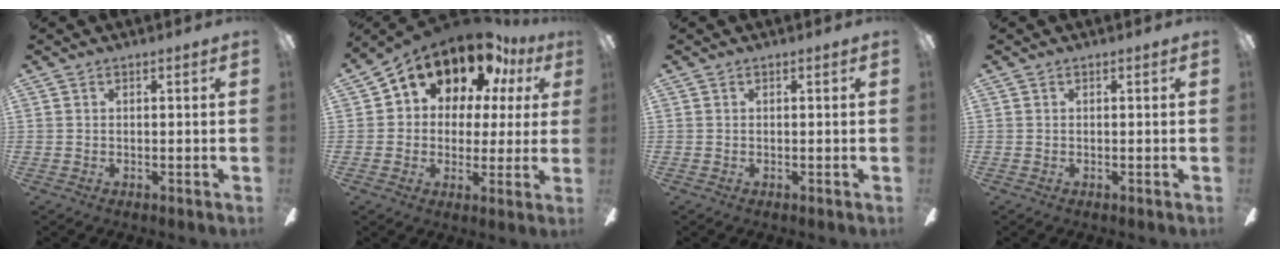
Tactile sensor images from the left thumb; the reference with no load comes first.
{"total": 14.4, "force": [10.3, 7.9, 6.3], "torque": [-0.121, -0.067, 0.185]}
{"total": 0.0}
{"total": 0.0}